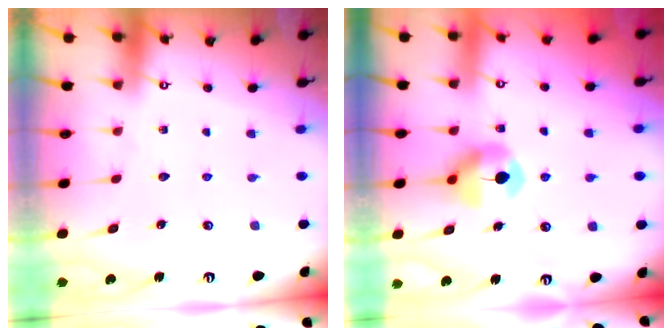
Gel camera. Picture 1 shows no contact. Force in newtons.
{"total": 8.8, "press": 8.8, "slide": 0.5}